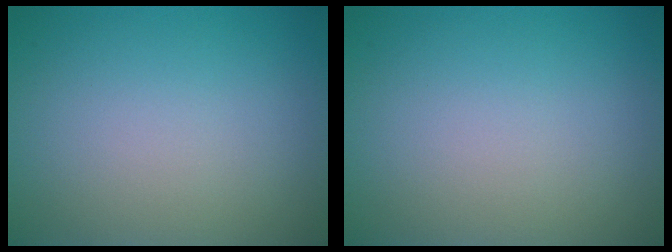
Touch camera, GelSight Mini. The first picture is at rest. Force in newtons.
{"total": 0.0}